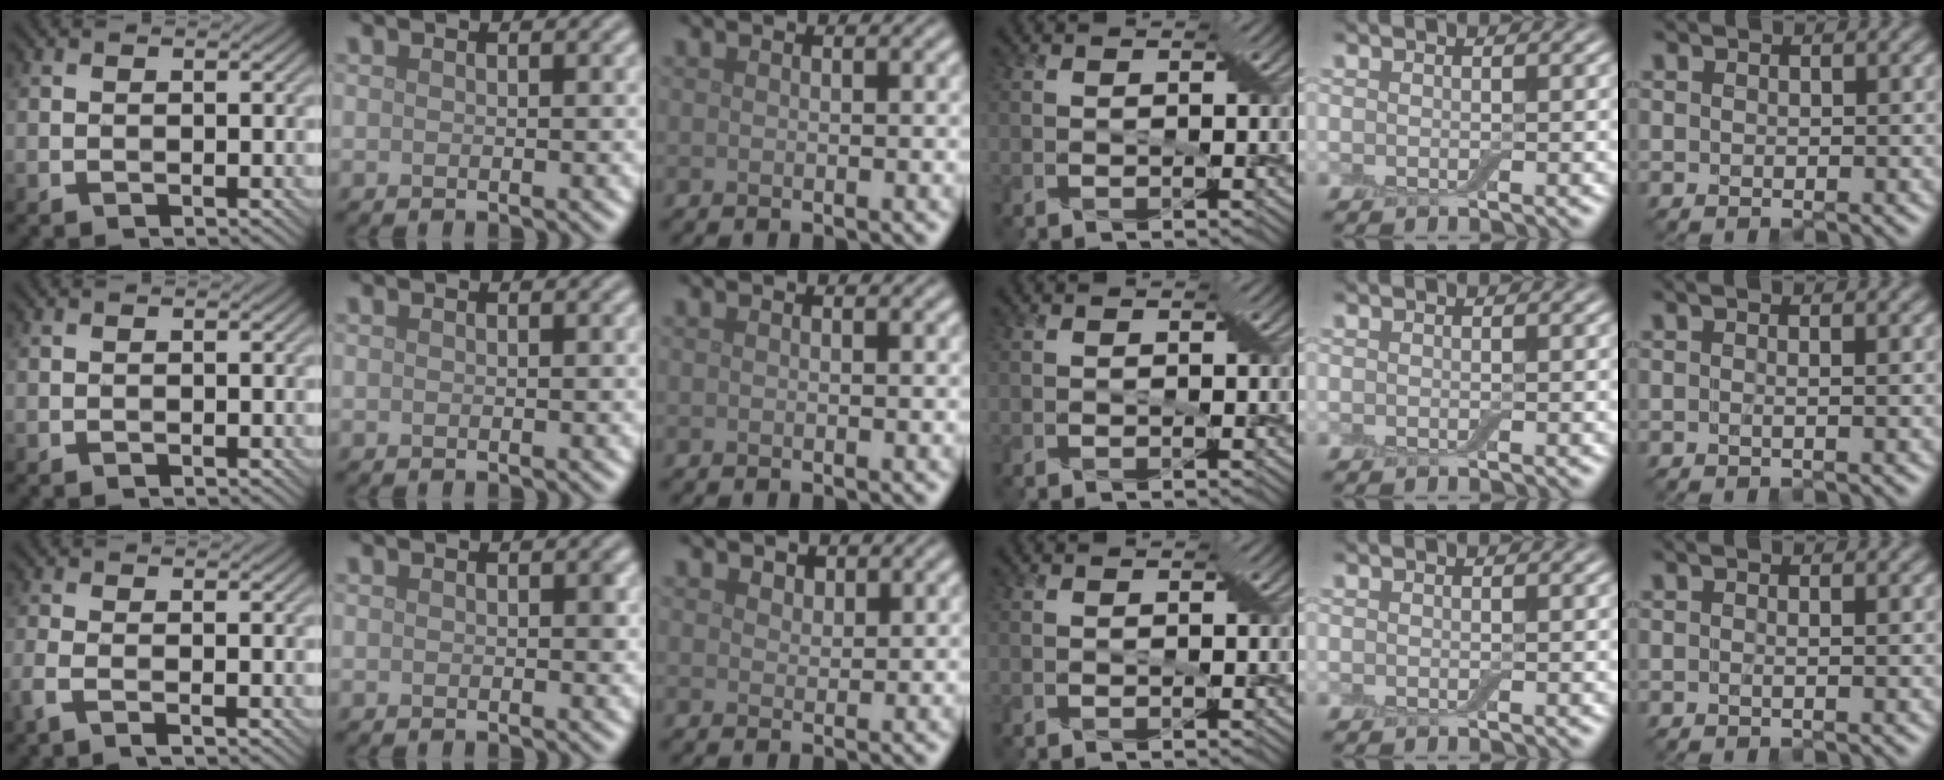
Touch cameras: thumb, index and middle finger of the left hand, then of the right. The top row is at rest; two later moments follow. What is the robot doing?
{"motion": "cut", "object": "aluminum foil"}